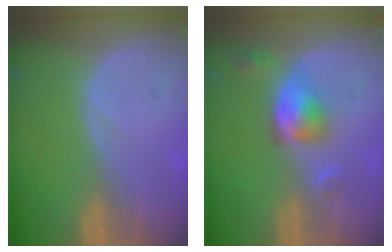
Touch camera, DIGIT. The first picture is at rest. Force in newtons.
{"total": 5.5, "press": 5.0, "slide": 2.3}